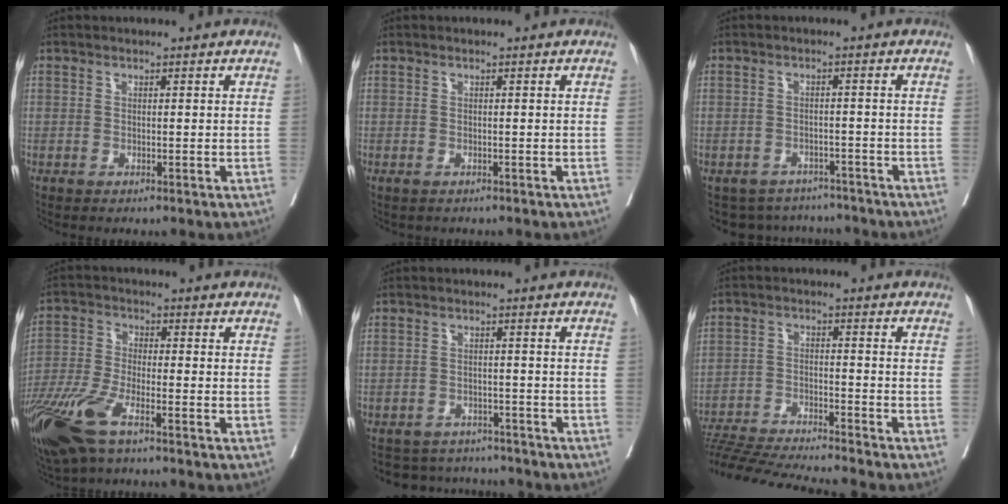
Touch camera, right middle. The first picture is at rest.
{"total": 1.0, "force": [-0.8, 0.5, 0.3], "torque": [-0.007, -0.002, -0.011]}
{"total": 7.7, "force": [-7.1, 2.9, 0.0], "torque": [0.007, 0.018, -0.091]}
{"total": 12.0, "force": [-7.7, 3.3, 8.7], "torque": [-0.188, -0.026, -0.150]}
{"total": 8.2, "force": [-7.9, 2.2, 0.3], "torque": [0.000, 0.014, -0.106]}
{"total": 13.9, "force": [-13.0, -1.3, 4.8], "torque": [-0.058, -0.016, -0.217]}